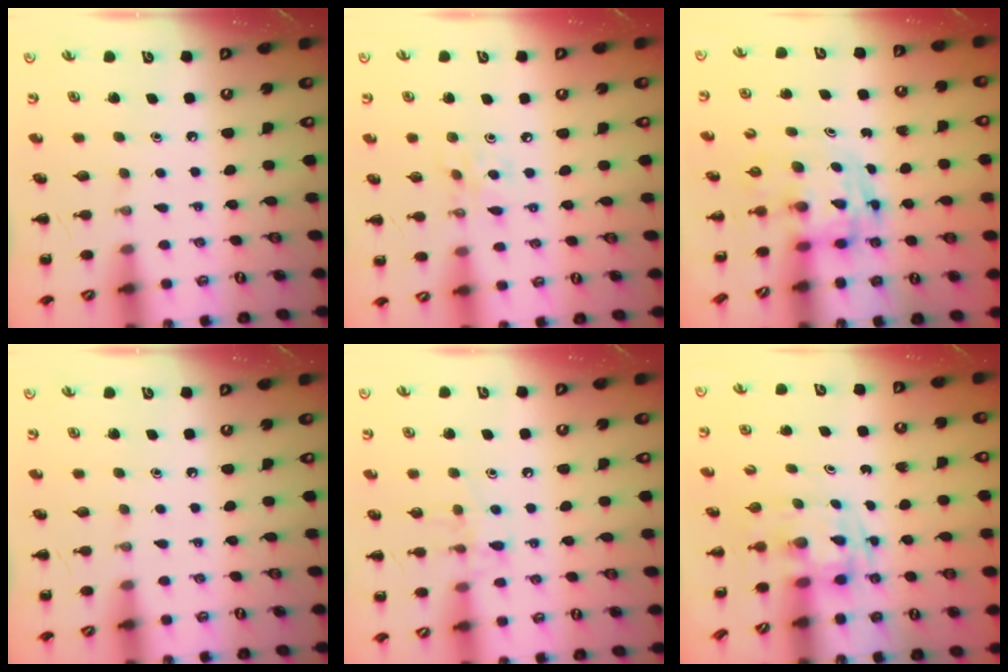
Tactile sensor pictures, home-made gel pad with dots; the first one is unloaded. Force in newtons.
{"total": 3.8, "press": 3.6, "slide": 1.2}
{"total": 3.5, "press": 3.5, "slide": 0.6}
{"total": 0.0}
{"total": 7.9, "press": 7.8, "slide": 1.4}
{"total": 2.8, "press": 2.5, "slide": 1.3}